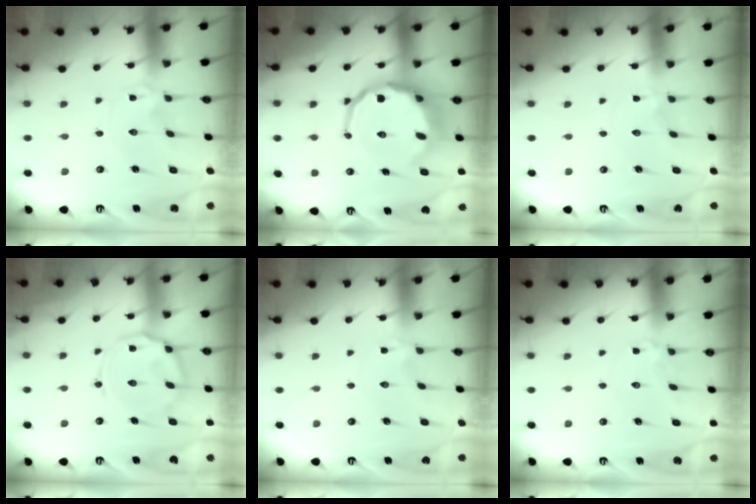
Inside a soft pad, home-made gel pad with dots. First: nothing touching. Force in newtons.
{"total": 12.7, "press": 12.2, "slide": 3.4}
{"total": 1.9, "press": 1.9, "slide": 0.2}
{"total": 10.3, "press": 10.2, "slide": 1.0}
{"total": 0.6, "press": 0.6, "slide": 0.3}
{"total": 2.9, "press": 2.9, "slide": 0.5}